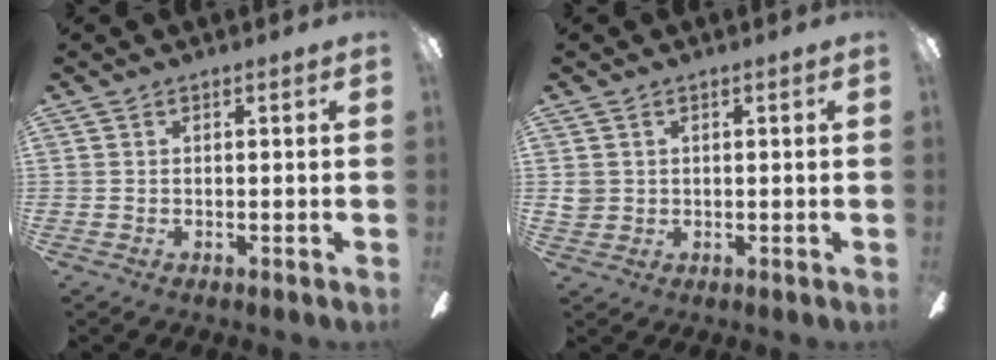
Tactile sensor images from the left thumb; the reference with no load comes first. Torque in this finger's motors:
{"motor_torque": [-0.03, 0.14, 0.33, -0.44, -0.01]}